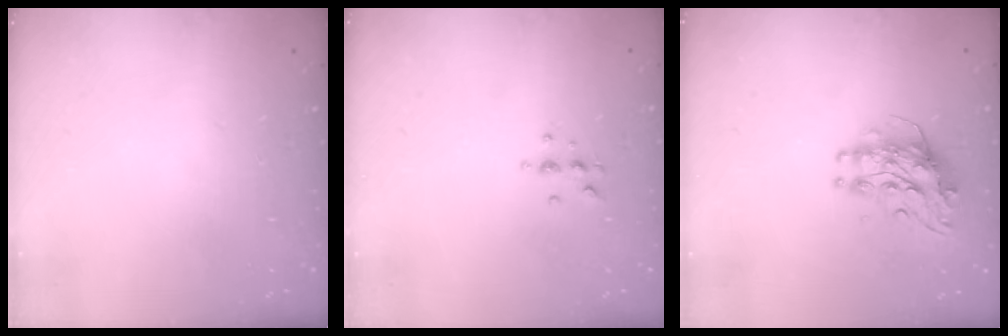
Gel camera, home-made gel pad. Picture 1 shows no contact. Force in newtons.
{"total": 4.9, "press": 4.9, "slide": 0.7}
{"total": 8.9, "press": 8.9, "slide": 0.5}